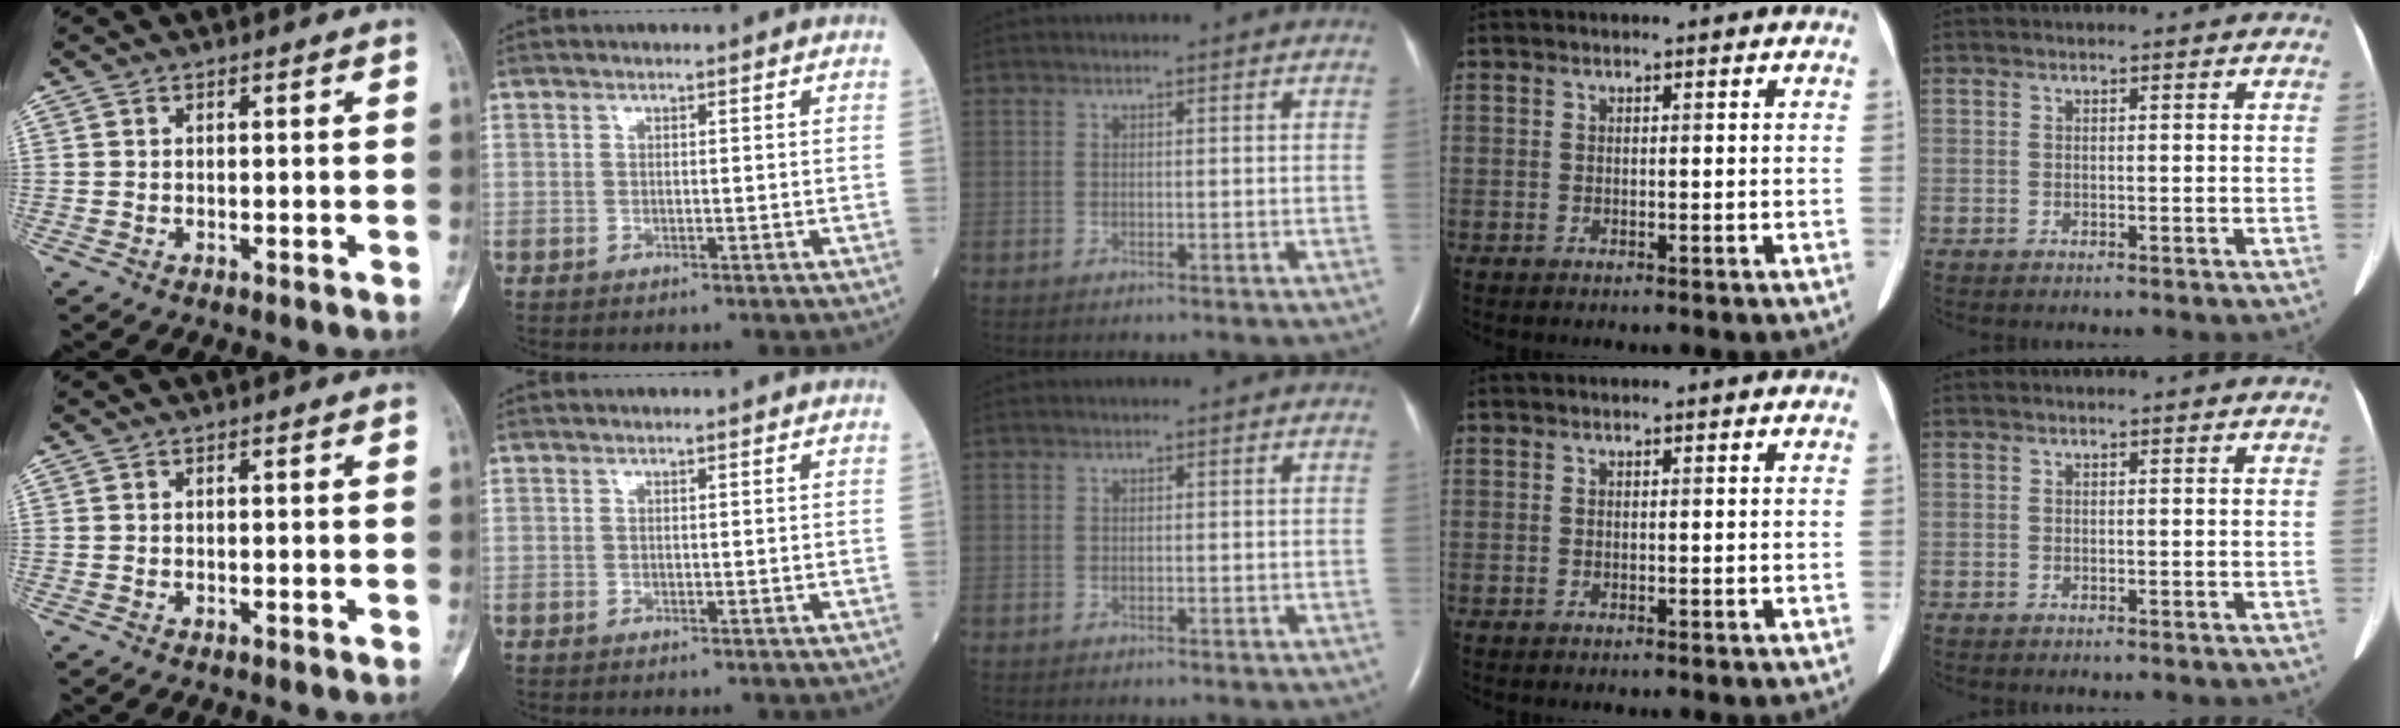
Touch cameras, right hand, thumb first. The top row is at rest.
{}